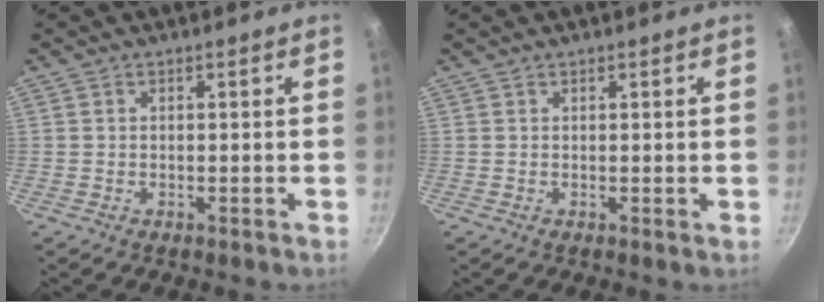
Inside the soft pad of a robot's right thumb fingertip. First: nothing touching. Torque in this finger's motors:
{"motor_torque": [0.00, -0.09, 0.33, -0.06, 0.03]}